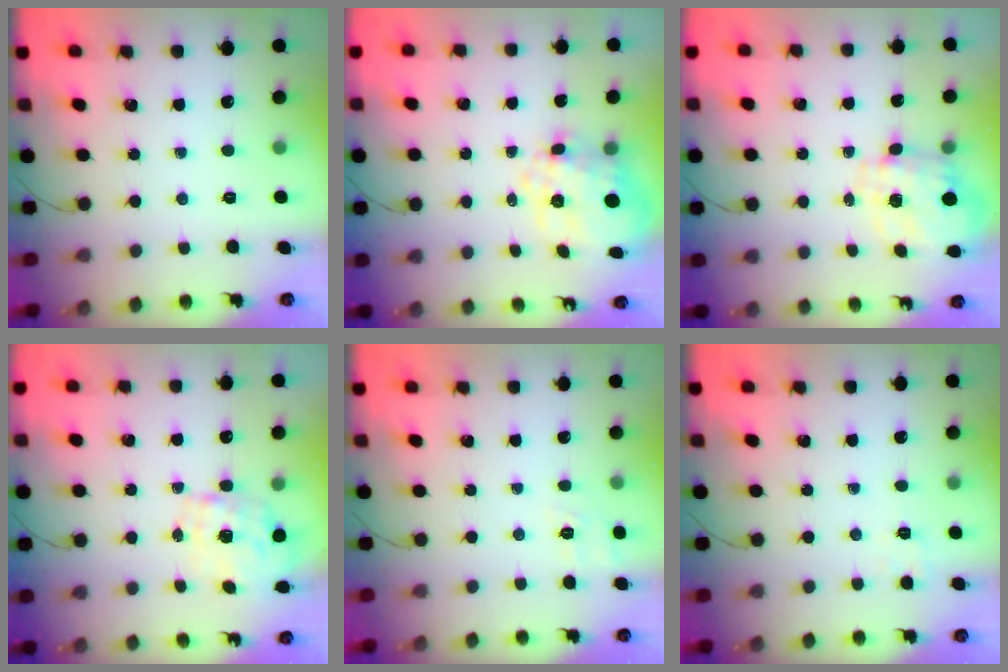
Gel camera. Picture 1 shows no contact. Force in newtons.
{"total": 12.9, "press": 12.7, "slide": 2.8}
{"total": 3.3, "press": 3.1, "slide": 1.1}
{"total": 1.9, "press": 1.7, "slide": 0.7}
{"total": 8.2, "press": 7.8, "slide": 2.3}
{"total": 2.1, "press": 1.4, "slide": 1.6}